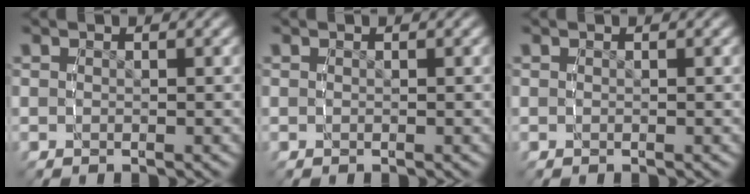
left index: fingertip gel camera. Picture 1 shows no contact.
{"total": 0.0}
{"total": 0.0}